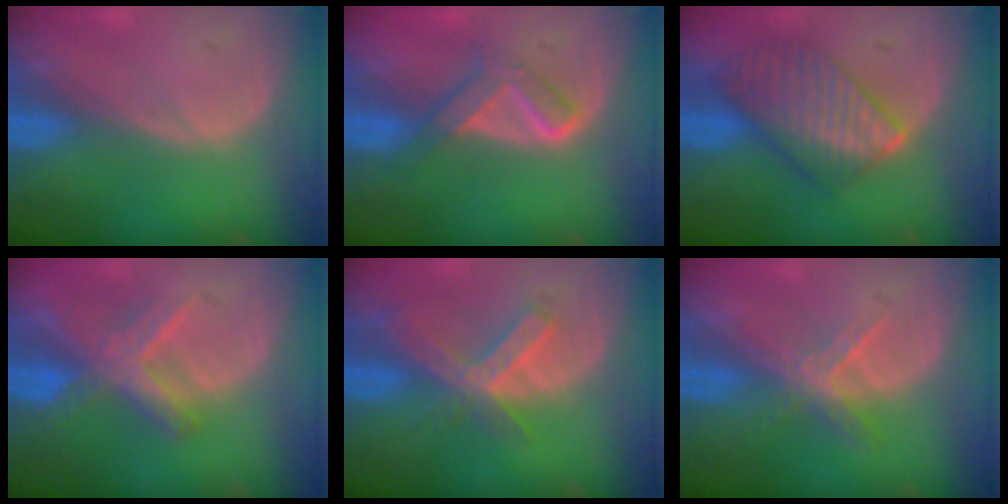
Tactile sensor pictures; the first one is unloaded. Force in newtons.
{"total": 4.6, "press": 4.5, "slide": 0.6}
{"total": 7.7, "press": 7.7, "slide": 0.3}
{"total": 6.4, "press": 6.2, "slide": 1.6}
{"total": 6.5, "press": 5.9, "slide": 2.8}
{"total": 5.6, "press": 4.8, "slide": 2.8}